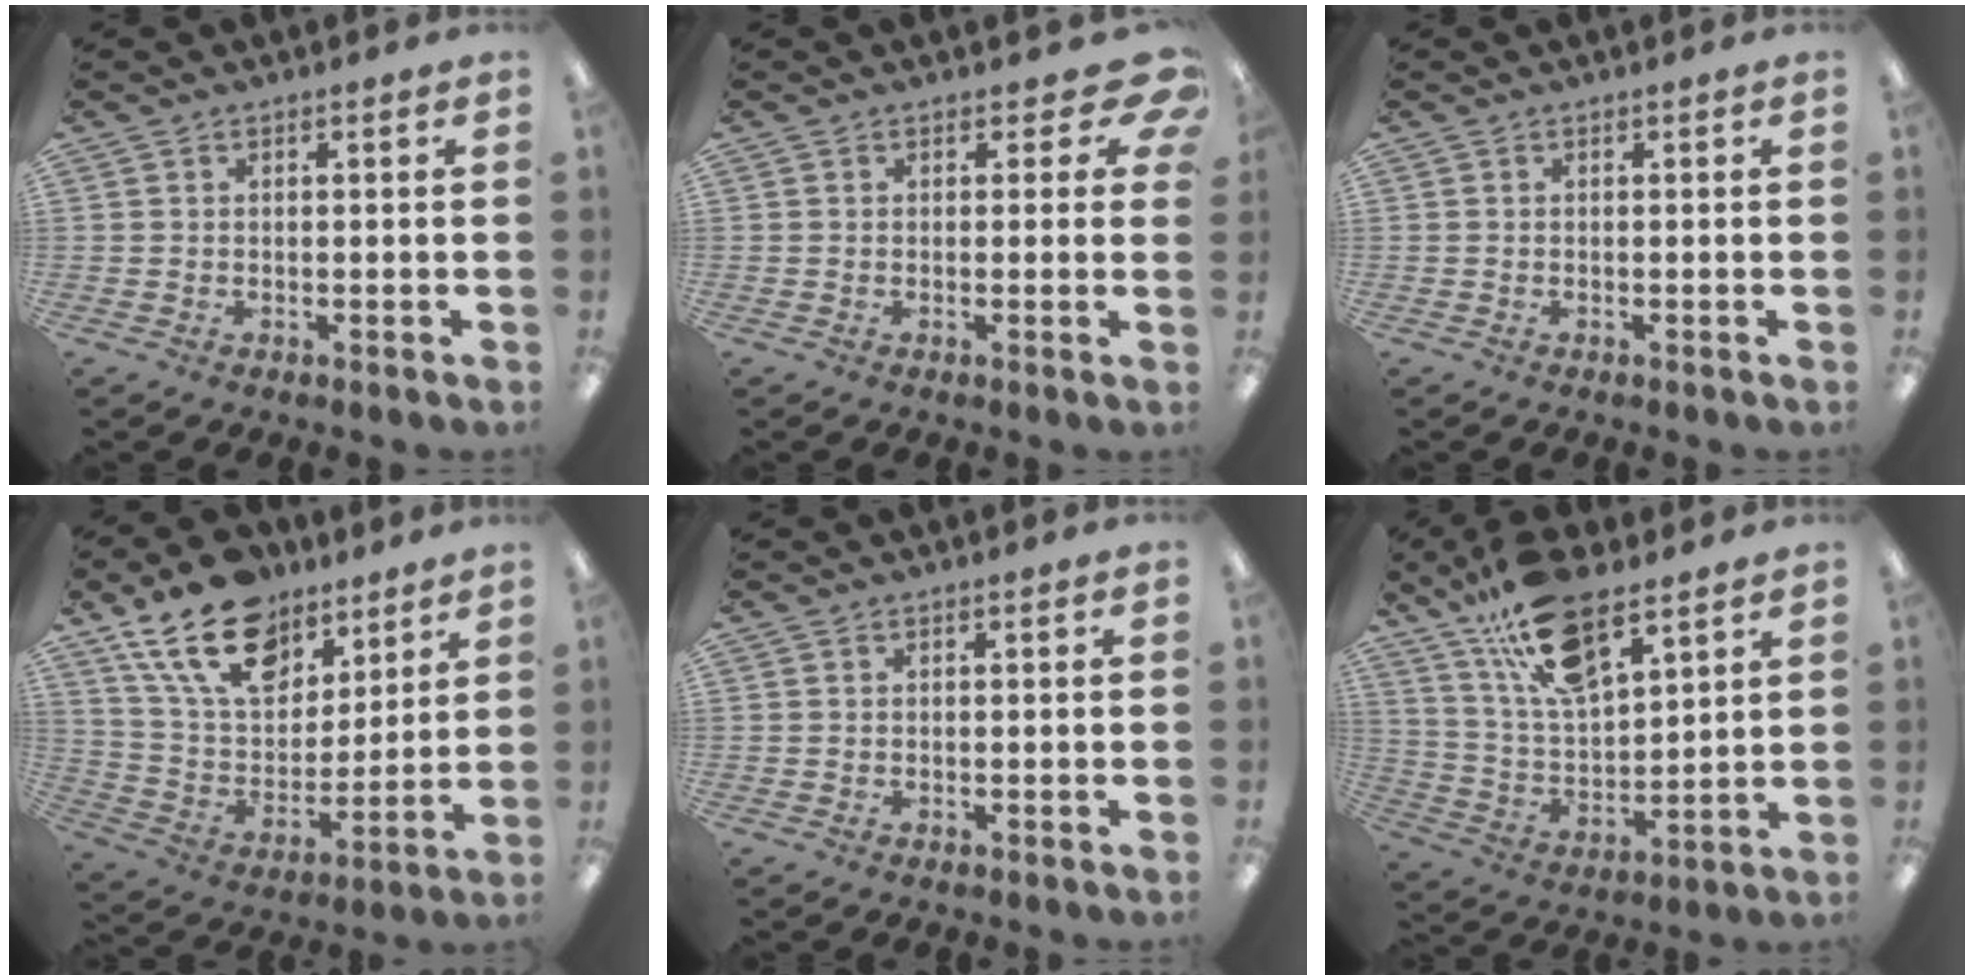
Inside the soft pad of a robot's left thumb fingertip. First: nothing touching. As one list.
[{"total": 6.1, "force": [2.8, 3.4, 4.2], "torque": [-0.040, -0.010, 0.048]}, {"total": 0.0}, {"total": 19.2, "force": [12.6, 11.0, 9.6], "torque": [-0.178, -0.054, 0.232]}, {"total": 0.0}, {"total": 17.5, "force": [11.8, 6.9, 10.8], "torque": [-0.203, -0.047, 0.209]}]